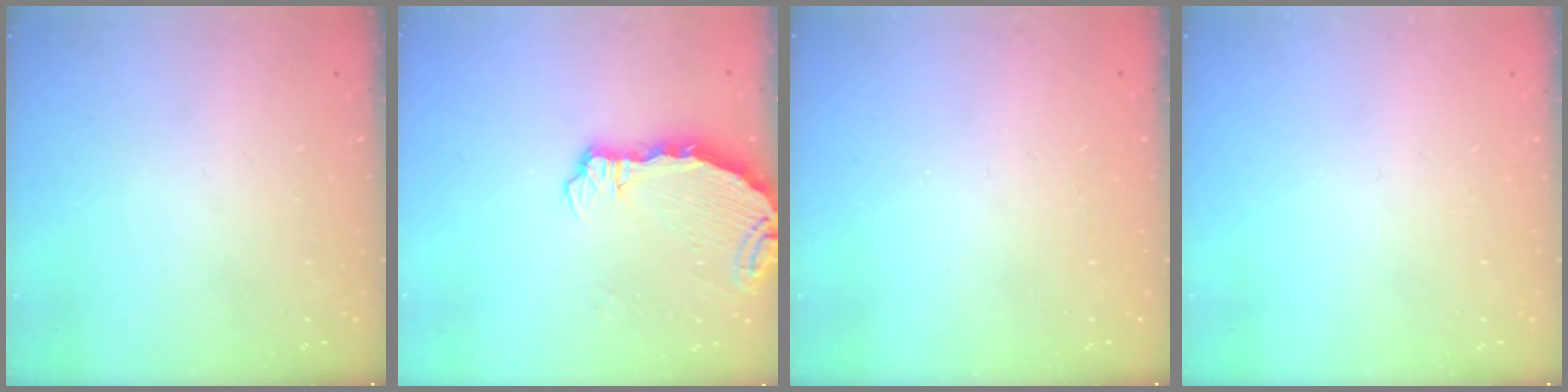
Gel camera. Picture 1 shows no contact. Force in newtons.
{"total": 6.7, "press": 5.9, "slide": 3.2}
{"total": 0.0}
{"total": 0.0}